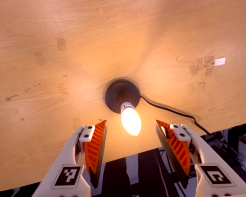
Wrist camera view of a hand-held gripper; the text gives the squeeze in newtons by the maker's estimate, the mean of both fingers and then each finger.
{"total": 0.0}